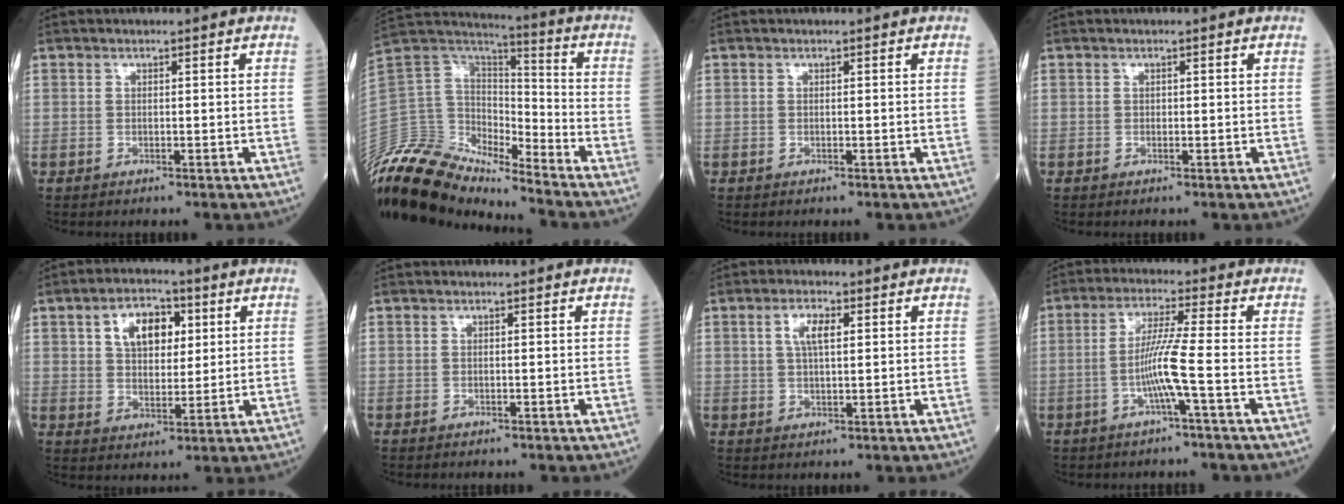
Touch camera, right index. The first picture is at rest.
{"total": 14.9, "force": [-14.1, 3.5, 3.2], "torque": [-0.066, 0.047, -0.270]}
{"total": 0.0}
{"total": 0.0}
{"total": 8.1, "force": [2.9, 4.7, 5.9], "torque": [-0.102, 0.016, 0.052]}
{"total": 0.0}
{"total": 4.0, "force": [1.4, 1.2, 3.6], "torque": [-0.072, 0.006, 0.027]}
{"total": 6.5, "force": [-1.9, -1.3, 6.1], "torque": [-0.123, 0.000, -0.038]}